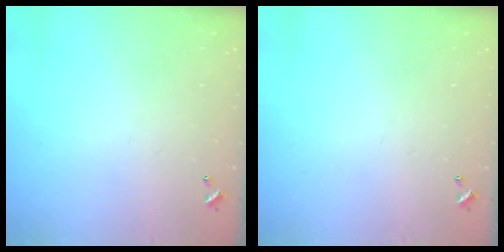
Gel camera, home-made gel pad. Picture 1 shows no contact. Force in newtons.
{"total": 0.0}